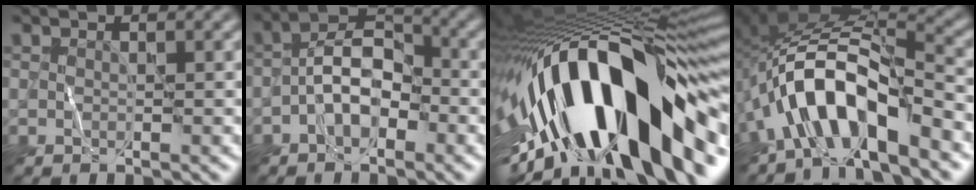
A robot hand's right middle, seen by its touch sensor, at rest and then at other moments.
{"total": 4.3, "force": [-1.7, 2.3, 3.2], "torque": [-0.052, 0.013, -0.039]}
{"total": 19.6, "force": [-3.8, 8.0, 17.5], "torque": [-0.276, 0.008, -0.067]}
{"total": 8.8, "force": [-4.5, 3.3, 6.8], "torque": [-0.113, 0.016, -0.084]}